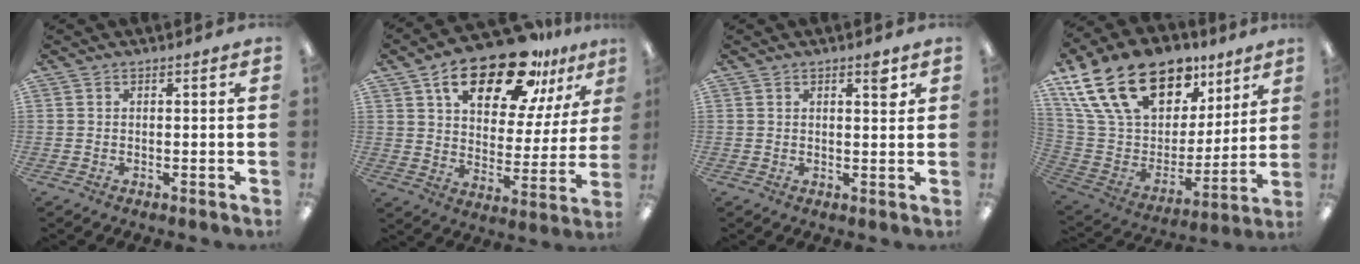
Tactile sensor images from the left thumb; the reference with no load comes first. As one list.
[{"total": 22.5, "force": [14.8, 9.9, 13.9], "torque": [-0.211, -0.077, 0.245]}, {"total": 3.3, "force": [1.9, 1.0, 2.4], "torque": [-0.020, -0.010, 0.025]}, {"total": 24.2, "force": [15.2, 13.8, 12.9], "torque": [-0.242, -0.080, 0.286]}]